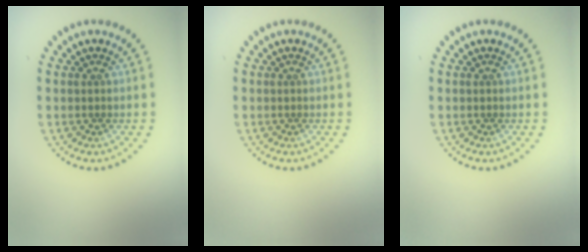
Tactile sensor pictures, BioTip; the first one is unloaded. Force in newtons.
{"total": 0.0}
{"total": 0.0}